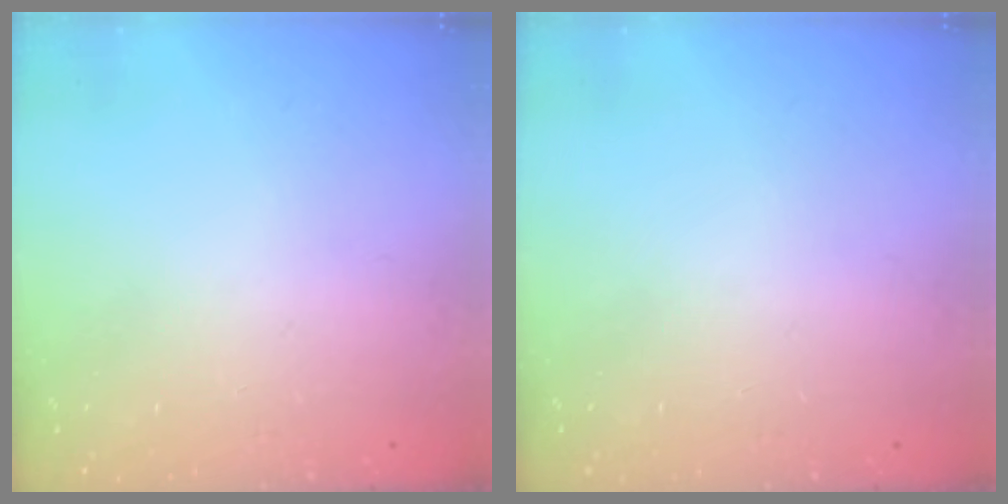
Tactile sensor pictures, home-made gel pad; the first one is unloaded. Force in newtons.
{"total": 0.0}